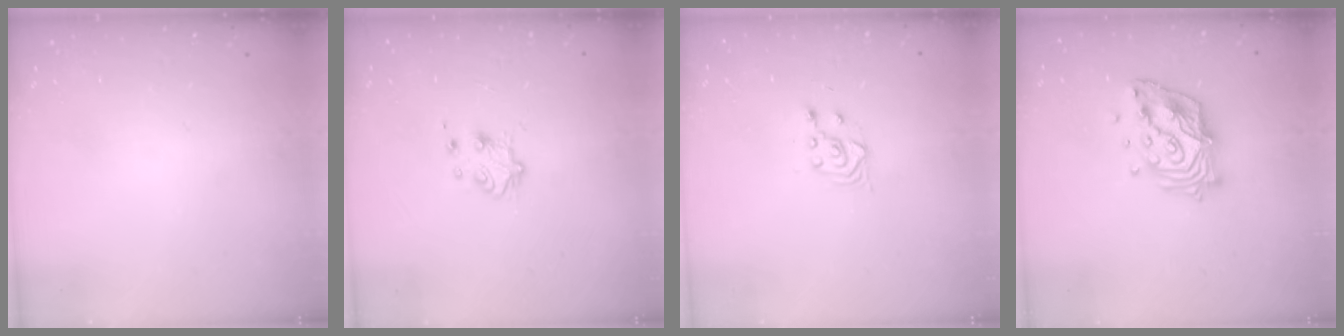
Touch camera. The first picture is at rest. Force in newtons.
{"total": 5.3, "press": 5.2, "slide": 0.6}
{"total": 3.0, "press": 2.6, "slide": 1.3}
{"total": 15.5, "press": 15.5, "slide": 1.2}